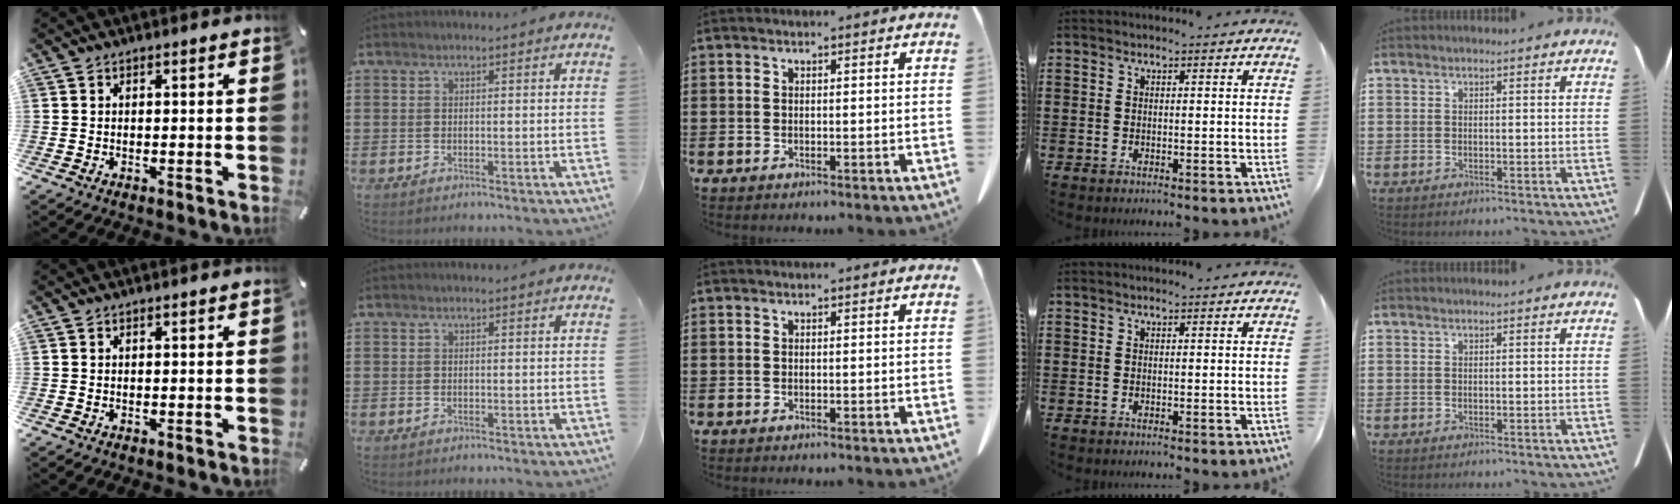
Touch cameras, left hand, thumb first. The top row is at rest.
{}